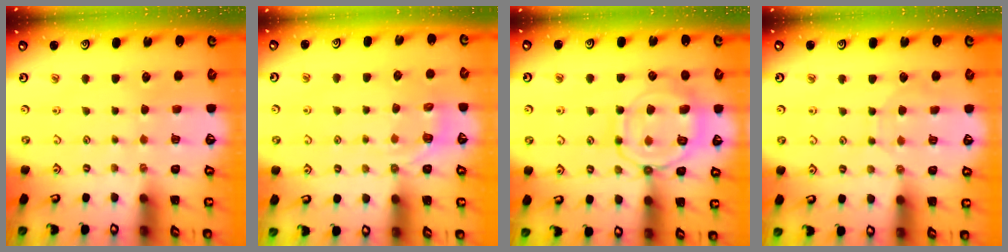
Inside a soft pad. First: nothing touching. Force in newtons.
{"total": 3.9, "press": 3.3, "slide": 2.2}
{"total": 13.6, "press": 13.6, "slide": 1.3}
{"total": 2.8, "press": 2.8, "slide": 0.4}